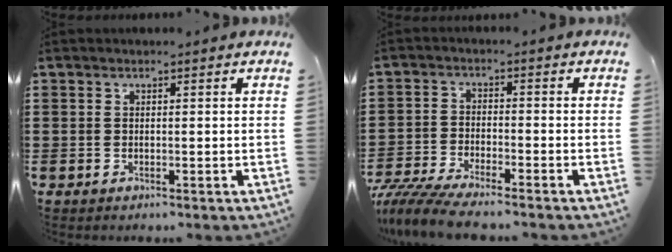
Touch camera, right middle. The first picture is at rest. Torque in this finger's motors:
{"motor_torque": [1.06, -0.28, 0.54, 0.21]}